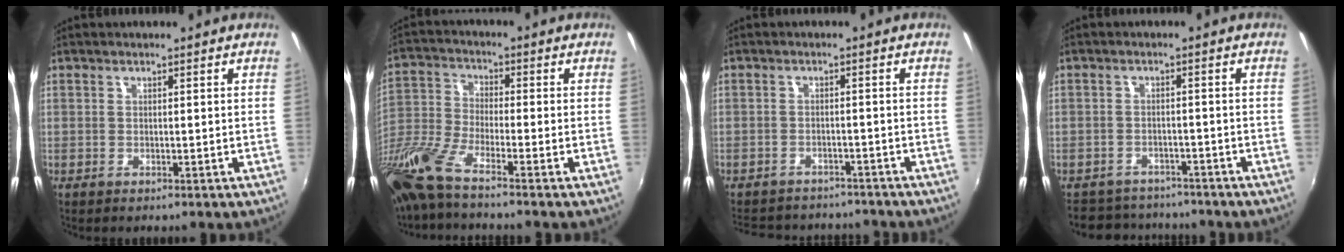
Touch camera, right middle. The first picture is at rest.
{"total": 12.8, "force": [-9.7, 1.4, 8.2], "torque": [-0.189, -0.026, -0.198]}
{"total": 13.1, "force": [-11.4, 4.9, 4.2], "torque": [-0.103, 0.001, -0.158]}
{"total": 8.7, "force": [-7.9, 3.3, 1.7], "torque": [-0.047, 0.007, -0.115]}